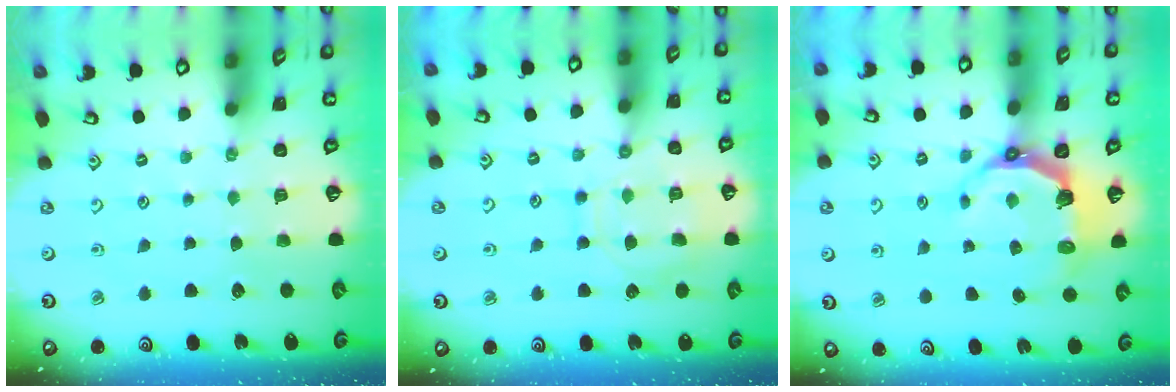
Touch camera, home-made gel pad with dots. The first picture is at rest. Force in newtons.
{"total": 10.1, "press": 10.0, "slide": 1.1}
{"total": 6.5, "press": 4.9, "slide": 4.4}